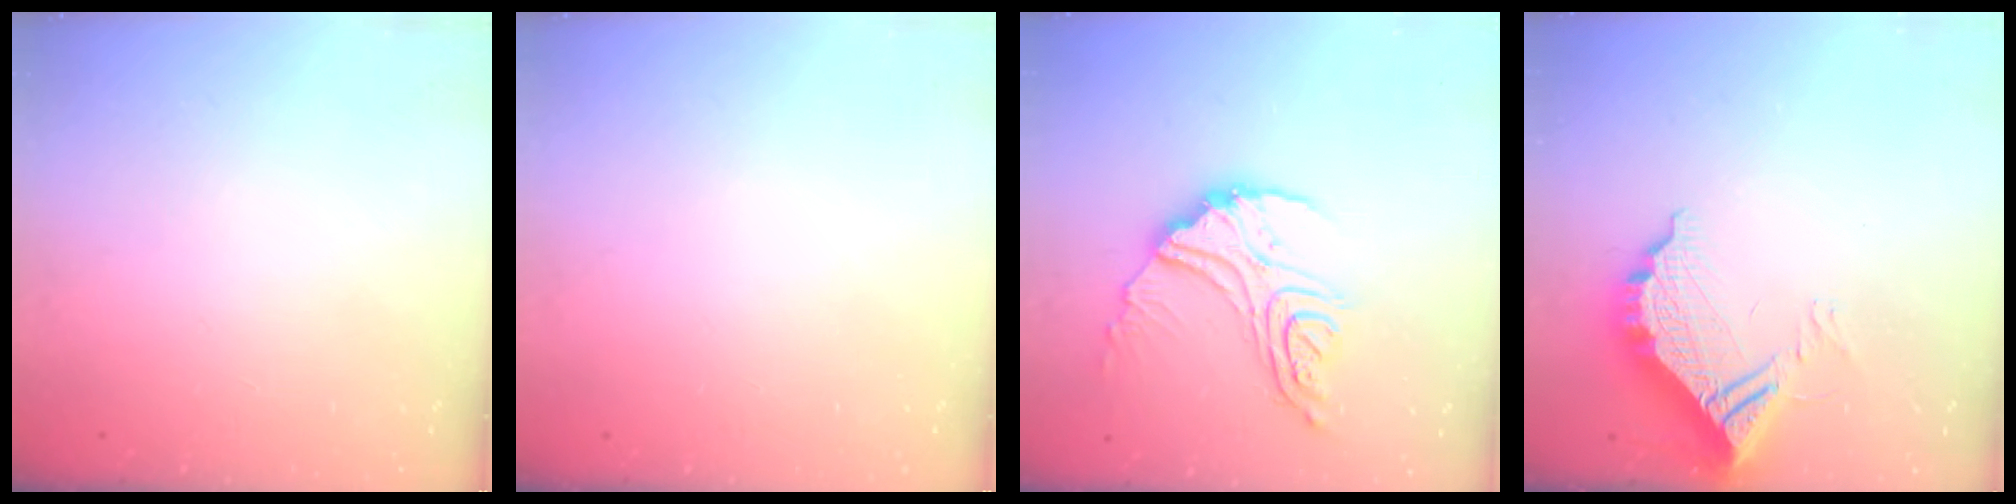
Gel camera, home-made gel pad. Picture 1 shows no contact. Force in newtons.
{"total": 0.0}
{"total": 18.5, "press": 18.5, "slide": 1.6}
{"total": 12.3, "press": 12.3, "slide": 1.1}